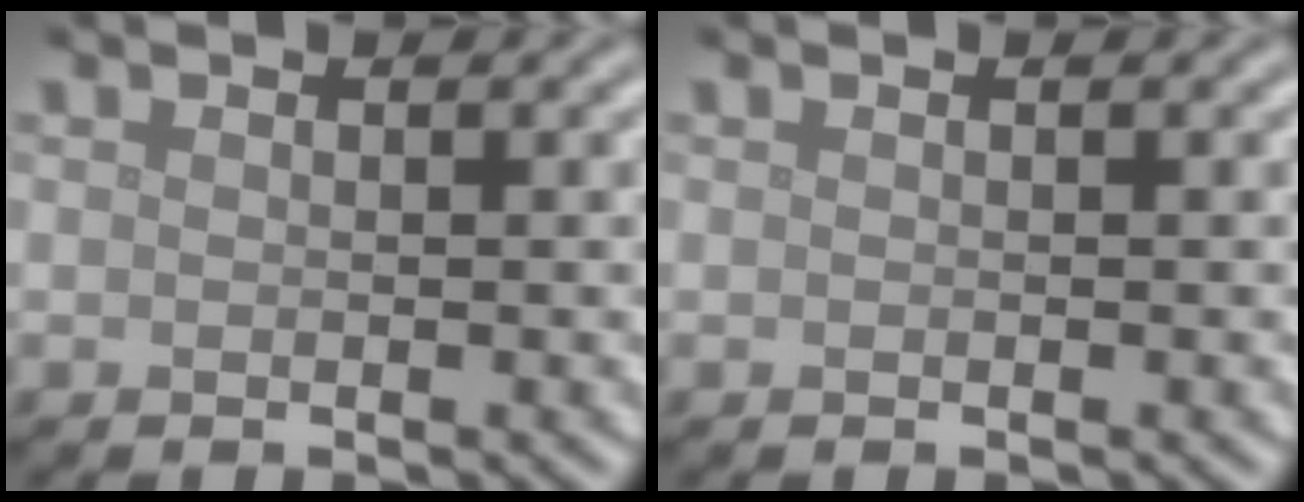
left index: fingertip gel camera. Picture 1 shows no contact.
{"total": 0.0}